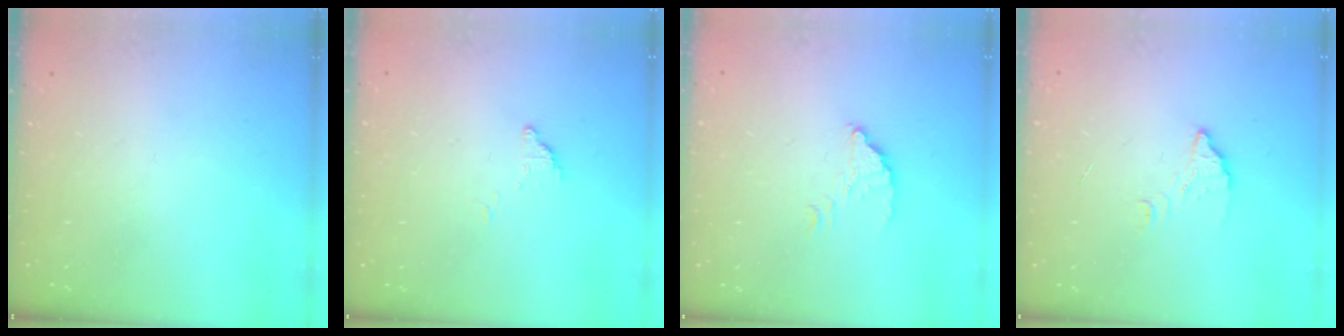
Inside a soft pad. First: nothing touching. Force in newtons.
{"total": 3.5, "press": 3.5, "slide": 0.1}
{"total": 2.3, "press": 2.3, "slide": 0.0}
{"total": 2.7, "press": 2.7, "slide": 0.2}